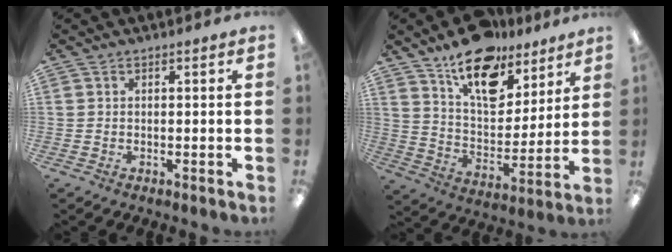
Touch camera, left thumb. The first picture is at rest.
{"total": 16.4, "force": [12.2, 8.0, 7.4], "torque": [-0.125, -0.072, 0.218]}